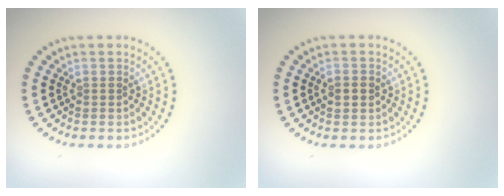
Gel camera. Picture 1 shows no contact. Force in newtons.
{"total": 1.8, "press": 1.8, "slide": 0.1}